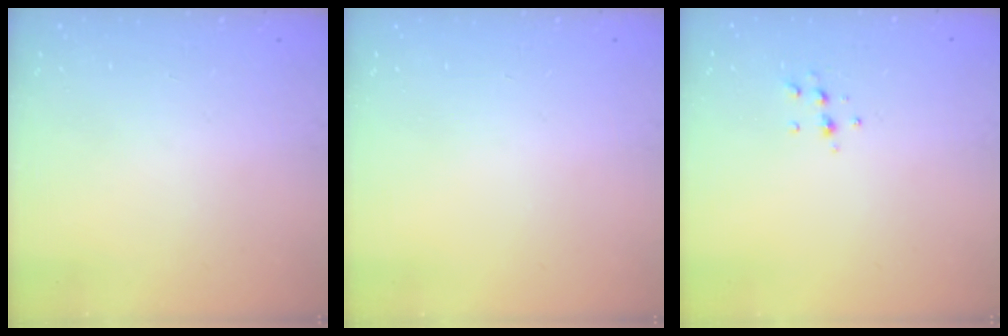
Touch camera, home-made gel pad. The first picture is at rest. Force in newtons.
{"total": 0.0}
{"total": 5.8, "press": 5.7, "slide": 1.2}